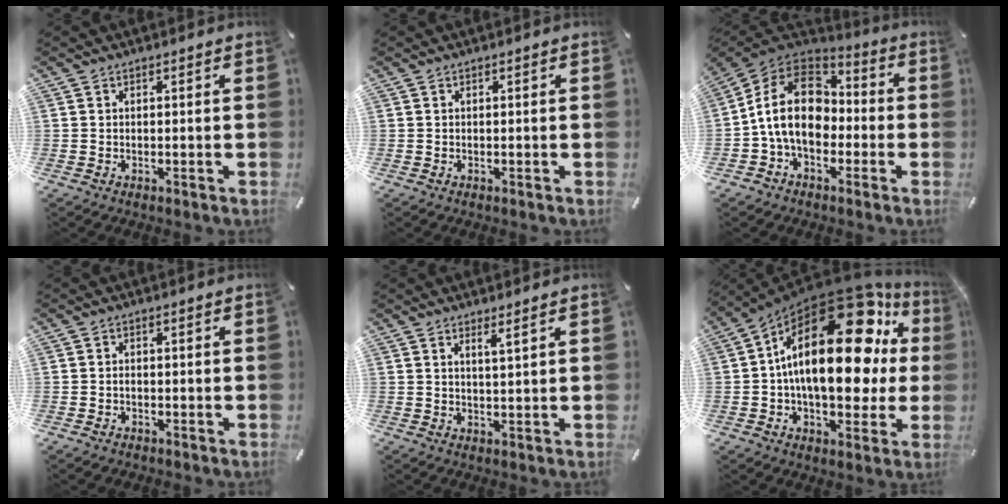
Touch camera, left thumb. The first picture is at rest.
{"total": 0.0}
{"total": 15.4, "force": [-2.0, 11.6, 10.0], "torque": [-0.208, 0.032, -0.037]}
{"total": 1.0, "force": [-0.5, 0.7, 0.6], "torque": [-0.013, 0.002, -0.010]}
{"total": 2.3, "force": [1.8, -0.4, 1.5], "torque": [-0.030, -0.006, 0.031]}
{"total": 28.9, "force": [7.1, 13.7, 24.4], "torque": [-0.396, -0.054, 0.117]}